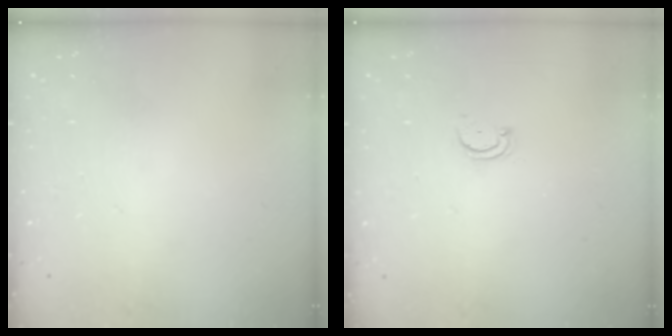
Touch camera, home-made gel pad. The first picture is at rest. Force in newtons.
{"total": 2.5, "press": 2.4, "slide": 0.5}